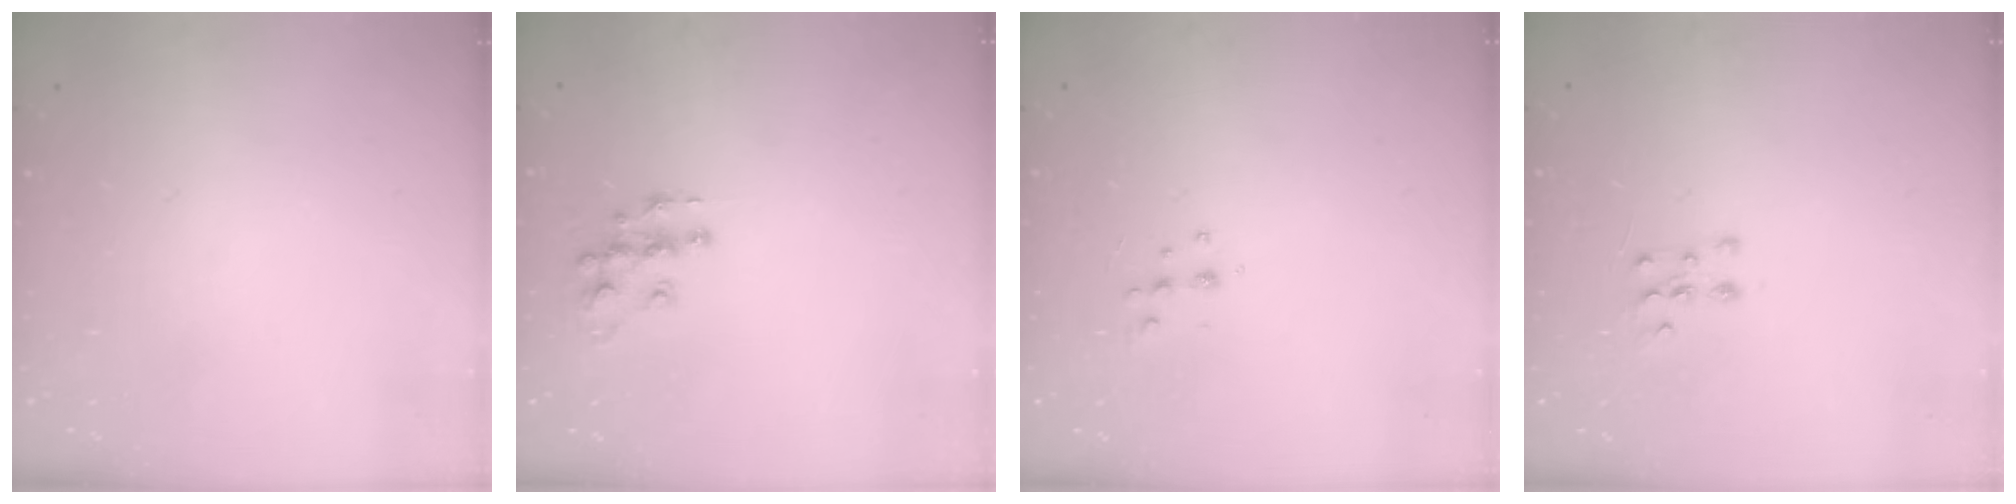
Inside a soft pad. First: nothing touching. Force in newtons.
{"total": 9.3, "press": 9.3, "slide": 0.4}
{"total": 5.8, "press": 5.7, "slide": 0.8}
{"total": 6.9, "press": 6.8, "slide": 1.4}